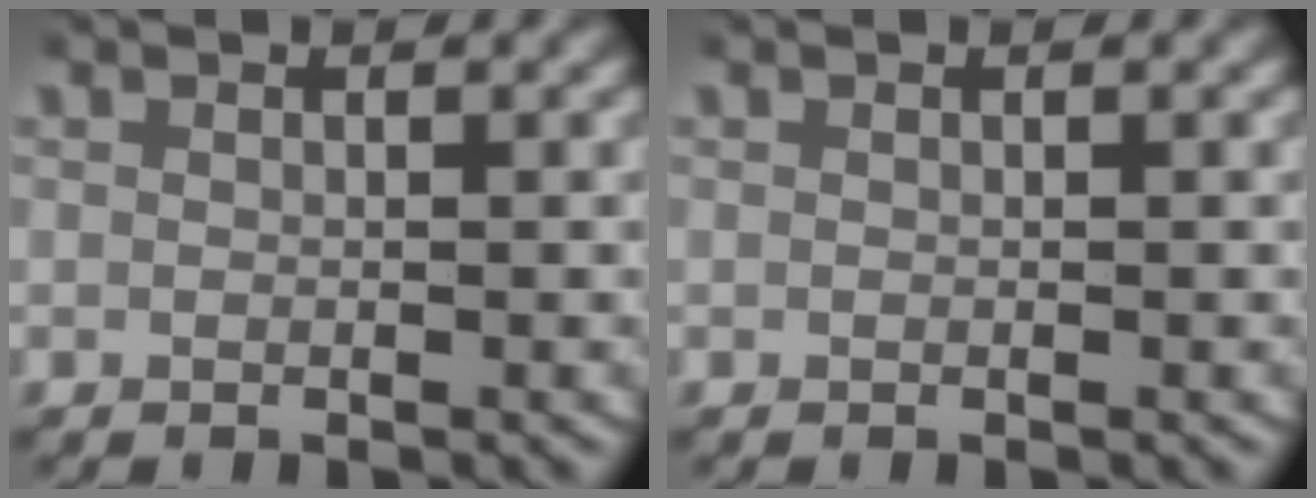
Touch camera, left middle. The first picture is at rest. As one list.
[{"total": 0.0}]